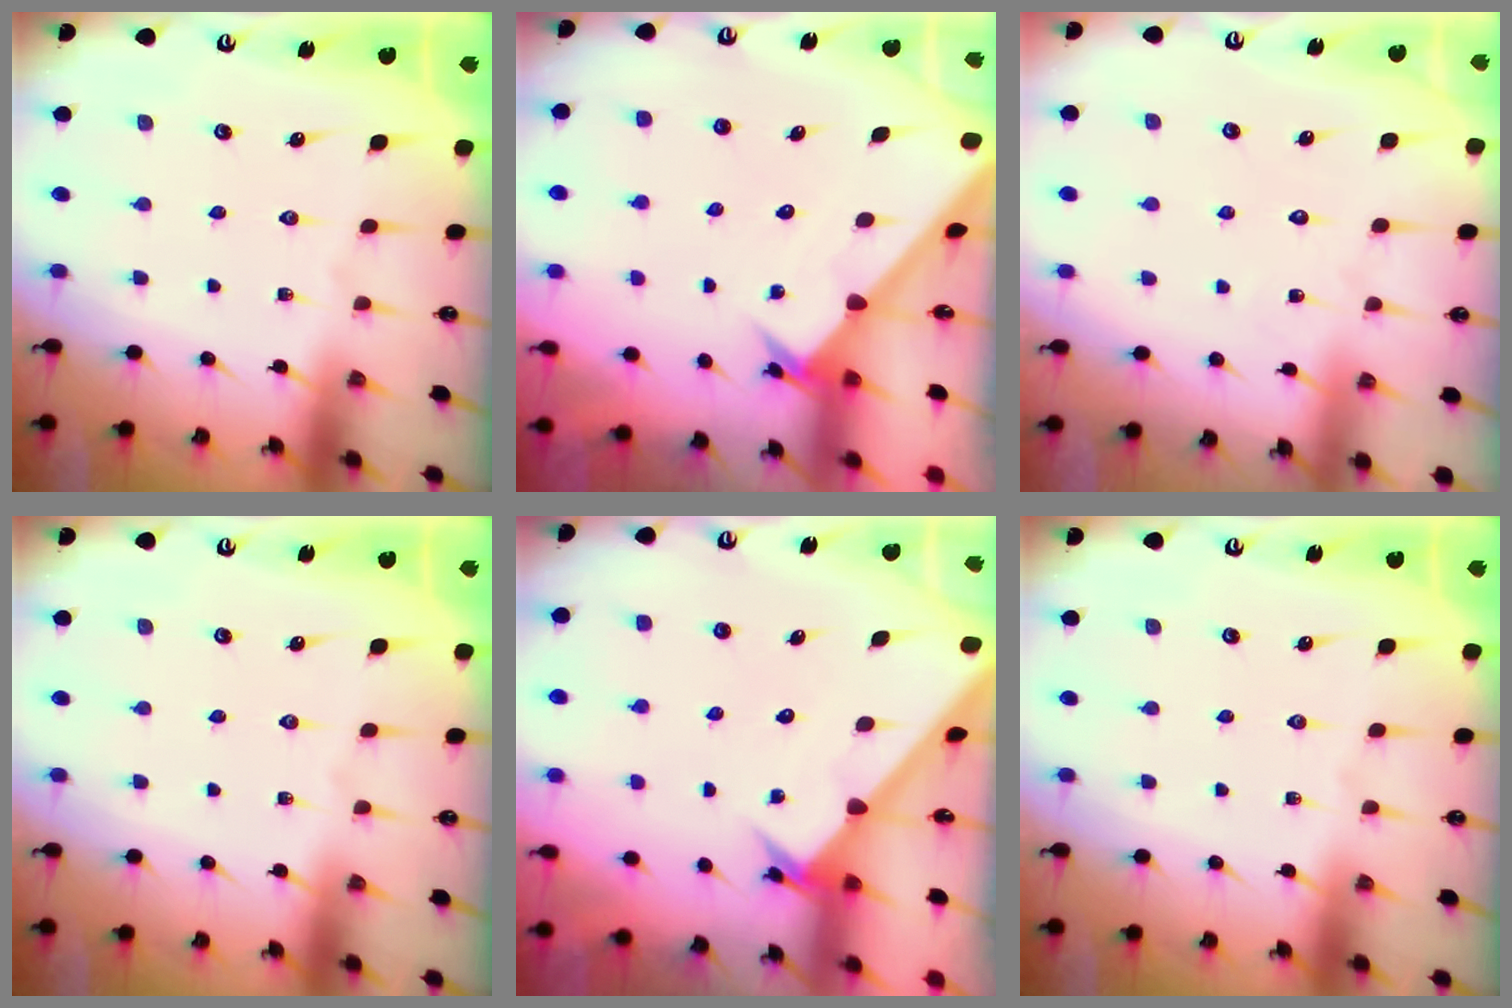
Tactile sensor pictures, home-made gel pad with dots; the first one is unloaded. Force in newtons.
{"total": 2.7, "press": 2.7, "slide": 0.2}
{"total": 5.2, "press": 5.2, "slide": 0.6}
{"total": 0.0}
{"total": 3.3, "press": 3.3, "slide": 0.2}
{"total": 0.0}